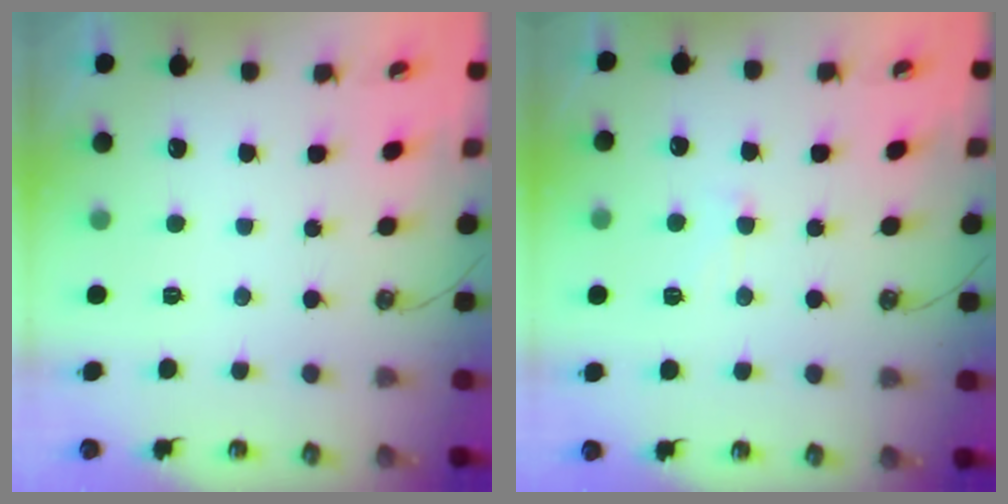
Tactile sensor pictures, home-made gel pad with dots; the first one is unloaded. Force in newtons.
{"total": 0.7, "press": 0.1, "slide": 0.7}